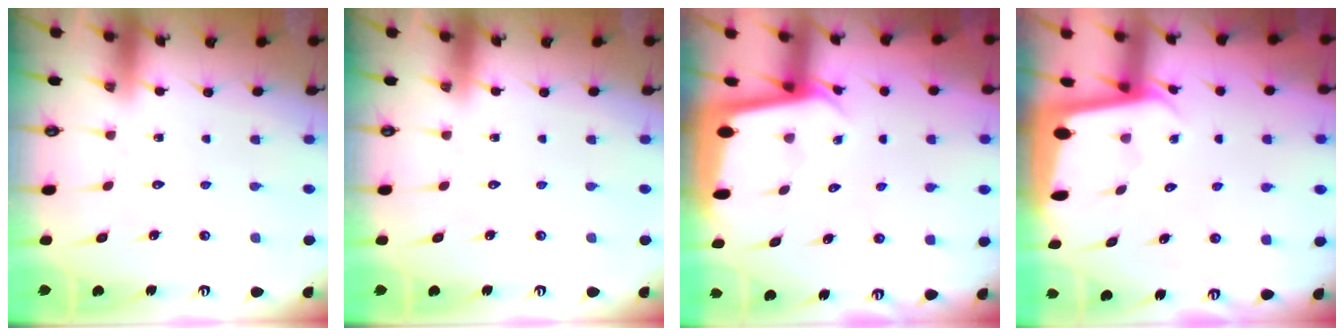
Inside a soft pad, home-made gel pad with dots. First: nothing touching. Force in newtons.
{"total": 0.0}
{"total": 2.2, "press": 2.2, "slide": 0.1}
{"total": 1.9, "press": 1.9, "slide": 0.1}